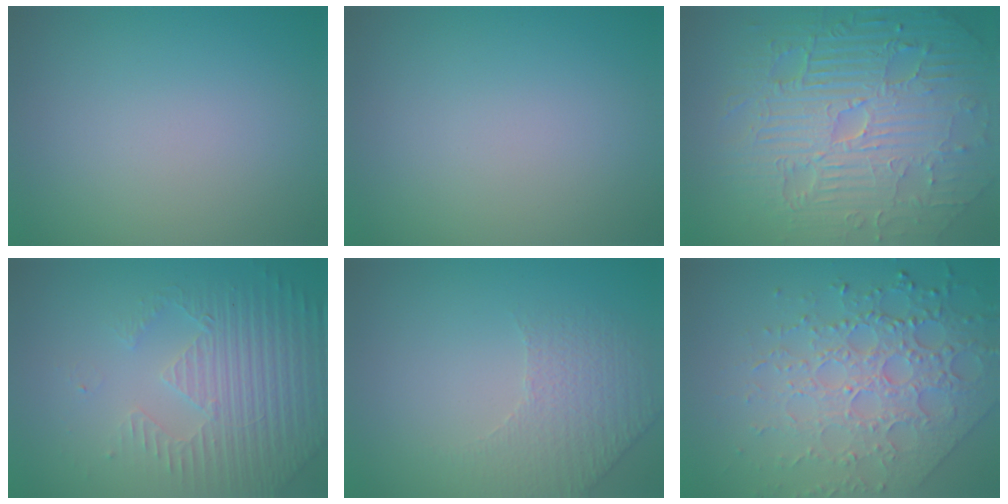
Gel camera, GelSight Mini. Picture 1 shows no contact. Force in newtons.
{"total": 0.0}
{"total": 11.7, "press": 7.5, "slide": 8.9}
{"total": 5.0, "press": 3.7, "slide": 3.4}
{"total": 1.9, "press": 1.6, "slide": 1.0}
{"total": 7.6, "press": 5.5, "slide": 5.2}